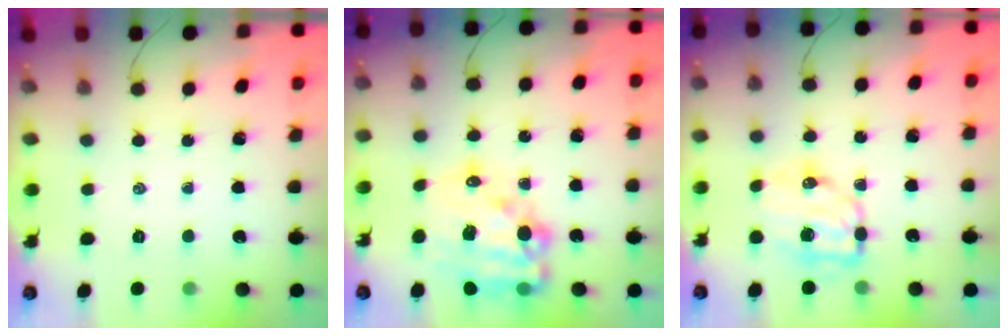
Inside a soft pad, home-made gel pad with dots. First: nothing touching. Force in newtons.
{"total": 17.2, "press": 16.8, "slide": 3.8}
{"total": 9.0, "press": 8.9, "slide": 1.7}